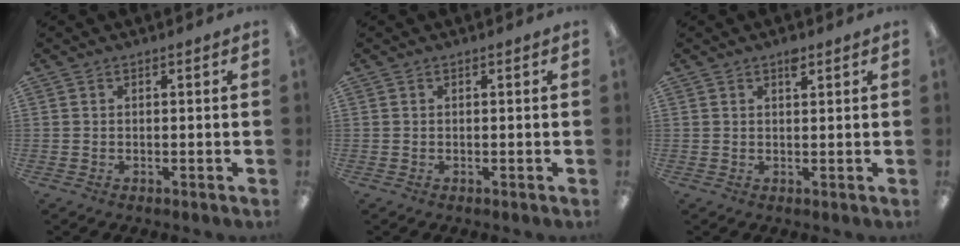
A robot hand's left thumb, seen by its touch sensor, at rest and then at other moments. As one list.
[{"total": 0.0}, {"total": 2.3, "force": [1.6, 0.8, 1.5], "torque": [-0.016, -0.006, 0.025]}]